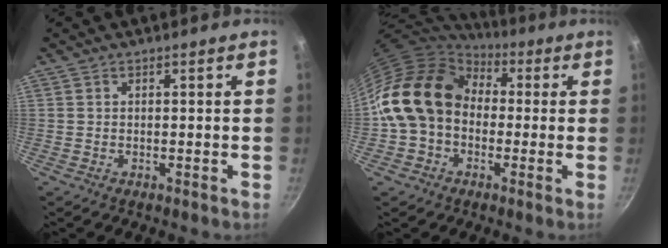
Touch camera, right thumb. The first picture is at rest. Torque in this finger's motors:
{"motor_torque": [2.48, 2.53, 1.13, -0.87, 0.25]}